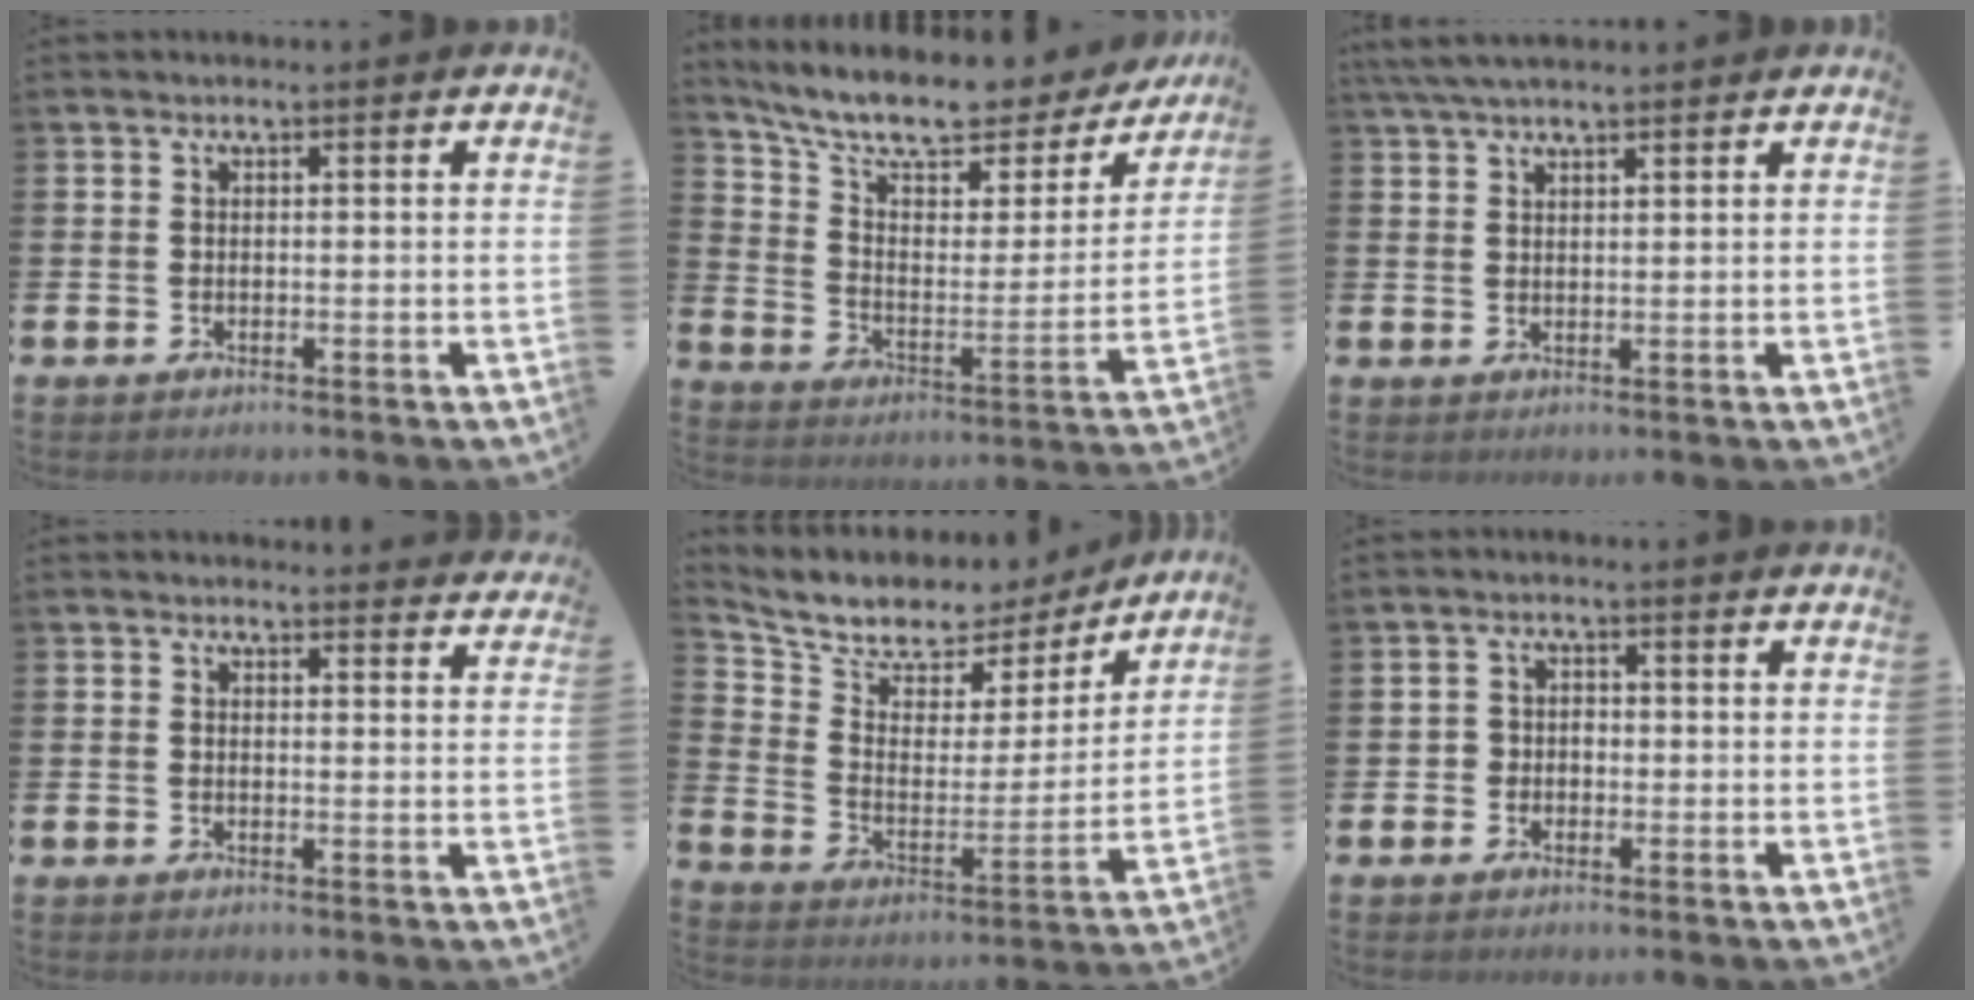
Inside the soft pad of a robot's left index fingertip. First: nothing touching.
{"total": 10.9, "force": [9.2, 3.2, 4.8], "torque": [-0.122, -0.059, 0.155]}
{"total": 4.2, "force": [3.6, 1.0, 1.9], "torque": [-0.042, -0.004, 0.066]}
{"total": 2.1, "force": [2.1, 0.3, -0.2], "torque": [0.011, -0.015, 0.036]}
{"total": 8.3, "force": [7.2, 3.8, 1.8], "torque": [-0.077, -0.051, 0.126]}
{"total": 1.8, "force": [-0.6, 1.7, 0.3], "torque": [-0.007, 0.006, -0.017]}